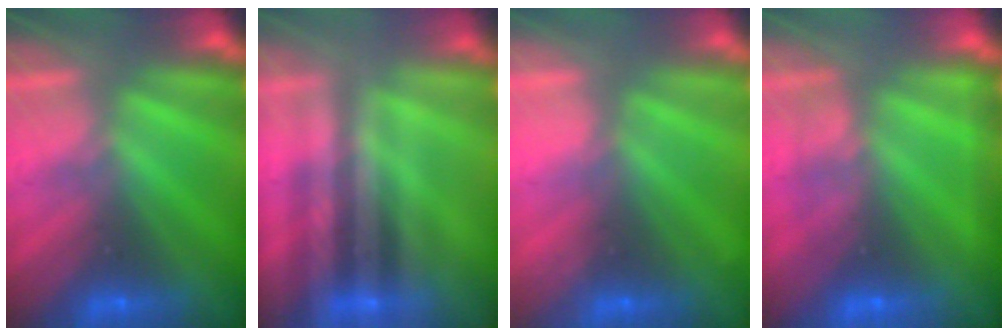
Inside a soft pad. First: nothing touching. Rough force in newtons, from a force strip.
{"total": 2.2}
{"total": 2.3}
{"total": 2.1}